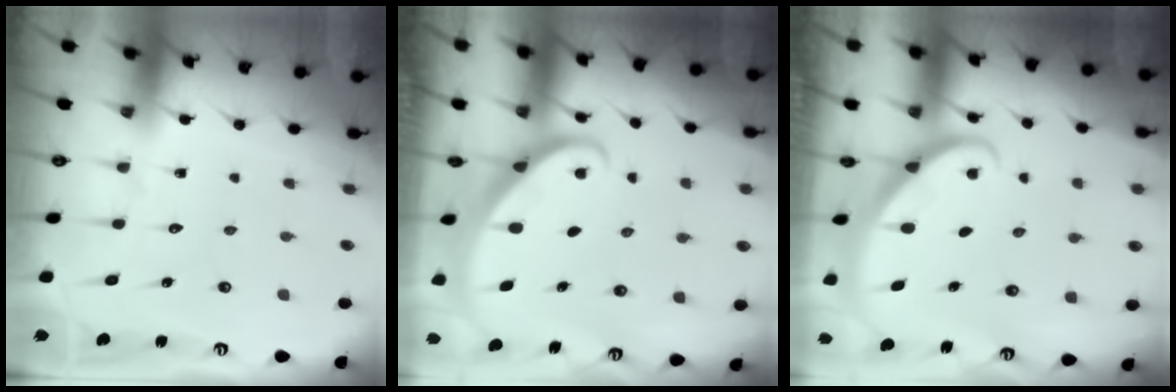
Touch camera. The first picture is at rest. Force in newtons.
{"total": 1.8, "press": 1.8, "slide": 0.1}
{"total": 2.0, "press": 2.0, "slide": 0.1}